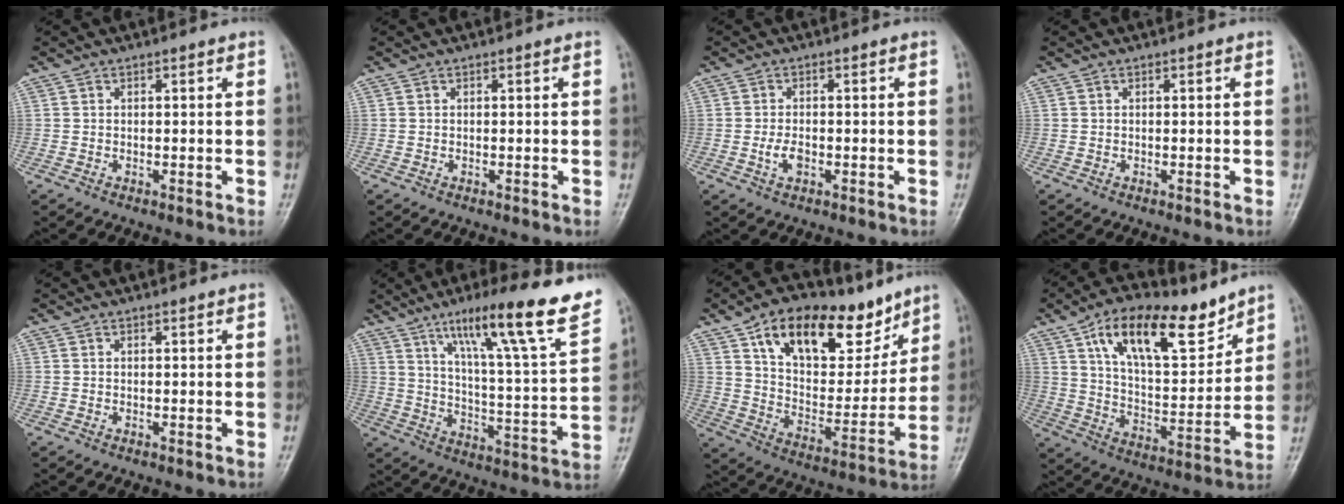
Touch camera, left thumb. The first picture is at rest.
{"total": 0.0}
{"total": 2.7, "force": [-0.7, 1.6, 2.1], "torque": [-0.042, 0.002, -0.014]}
{"total": 0.0}
{"total": 0.0}
{"total": 22.7, "force": [13.8, 2.4, 17.8], "torque": [-0.244, -0.047, 0.214]}
{"total": 22.4, "force": [13.4, 11.4, 13.8], "torque": [-0.172, -0.047, 0.228]}
{"total": 18.3, "force": [11.1, 7.8, 12.3], "torque": [-0.165, -0.054, 0.197]}